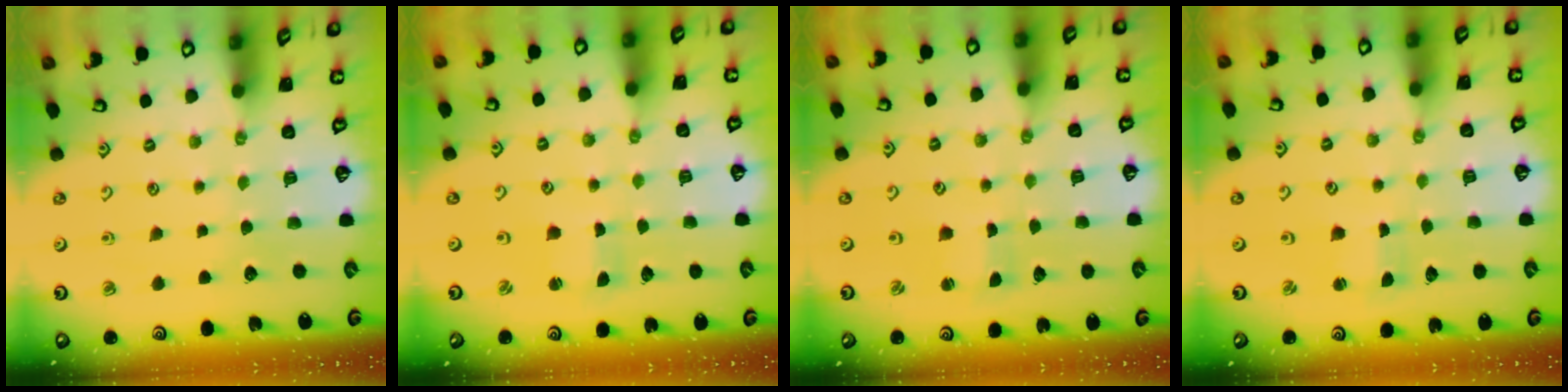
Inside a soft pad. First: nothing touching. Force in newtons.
{"total": 1.2, "press": 1.1, "slide": 0.3}
{"total": 1.3, "press": 1.3, "slide": 0.1}
{"total": 1.6, "press": 1.6, "slide": 0.3}